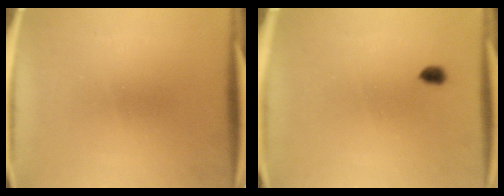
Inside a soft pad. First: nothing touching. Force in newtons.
{"total": 2.1}